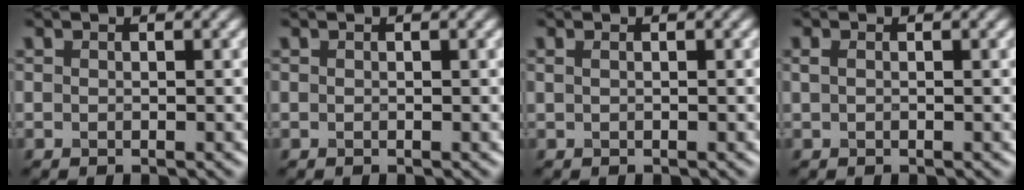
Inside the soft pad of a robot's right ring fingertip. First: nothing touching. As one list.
[{"total": 0.0}, {"total": 0.7, "force": [0.3, 0.3, 0.5], "torque": [-0.012, -0.001, 0.002]}, {"total": 0.7, "force": [0.2, 0.4, 0.5], "torque": [-0.015, -0.001, 0.004]}]